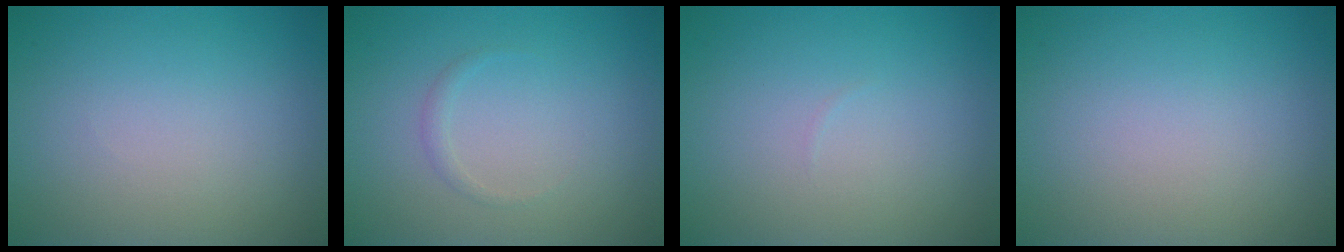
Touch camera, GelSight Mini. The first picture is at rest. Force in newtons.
{"total": 0.8, "press": 0.8, "slide": 0.0}
{"total": 0.0}
{"total": 0.0}